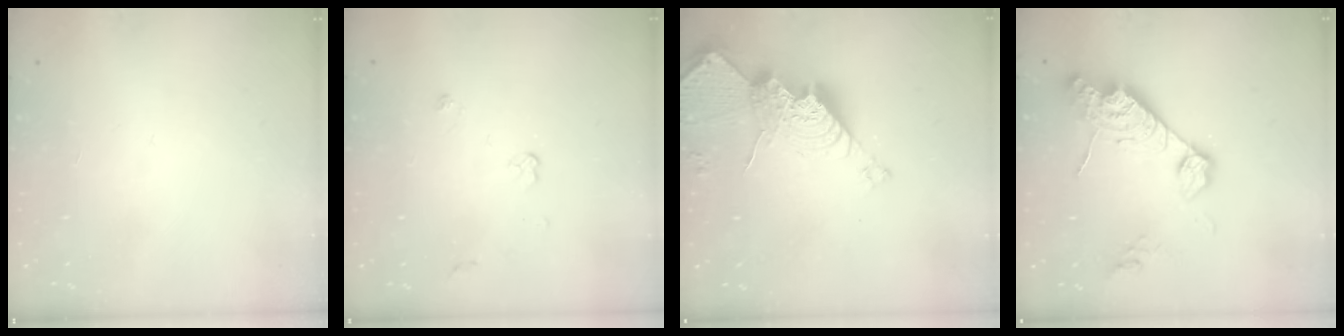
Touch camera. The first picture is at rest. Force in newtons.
{"total": 4.2, "press": 4.2, "slide": 0.7}
{"total": 17.1, "press": 17.1, "slide": 1.3}
{"total": 14.8, "press": 14.8, "slide": 1.3}